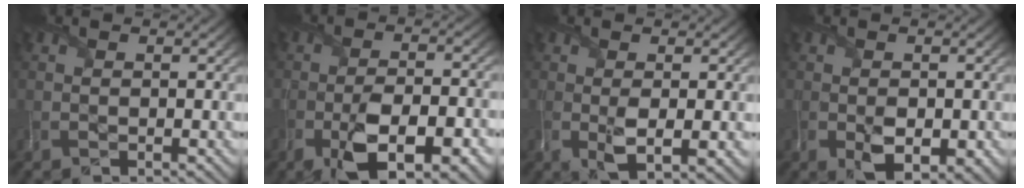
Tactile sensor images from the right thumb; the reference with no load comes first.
{"total": 10.5, "force": [-4.7, 4.1, 8.5], "torque": [-0.154, -0.012, -0.074]}
{"total": 4.4, "force": [-0.5, 1.6, 4.1], "torque": [-0.082, -0.010, -0.005]}
{"total": 4.1, "force": [-1.1, 2.4, 3.1], "torque": [-0.061, -0.020, -0.012]}